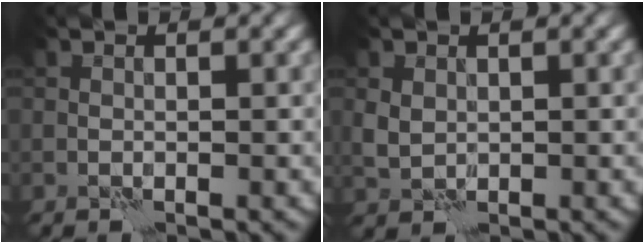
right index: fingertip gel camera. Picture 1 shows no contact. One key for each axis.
{"total": 1.5, "fx": 0.4, "fy": 1.3, "fz": 0.7, "tx": -0.020, "ty": 0.003, "tz": 0.013}